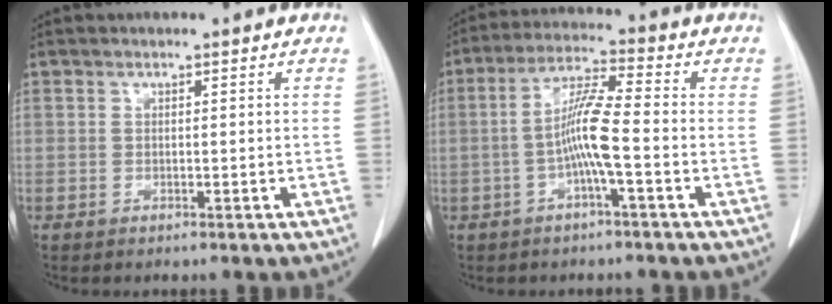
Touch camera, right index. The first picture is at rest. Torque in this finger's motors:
{"motor_torque": [0.33, -0.09, 0.19, 0.09]}